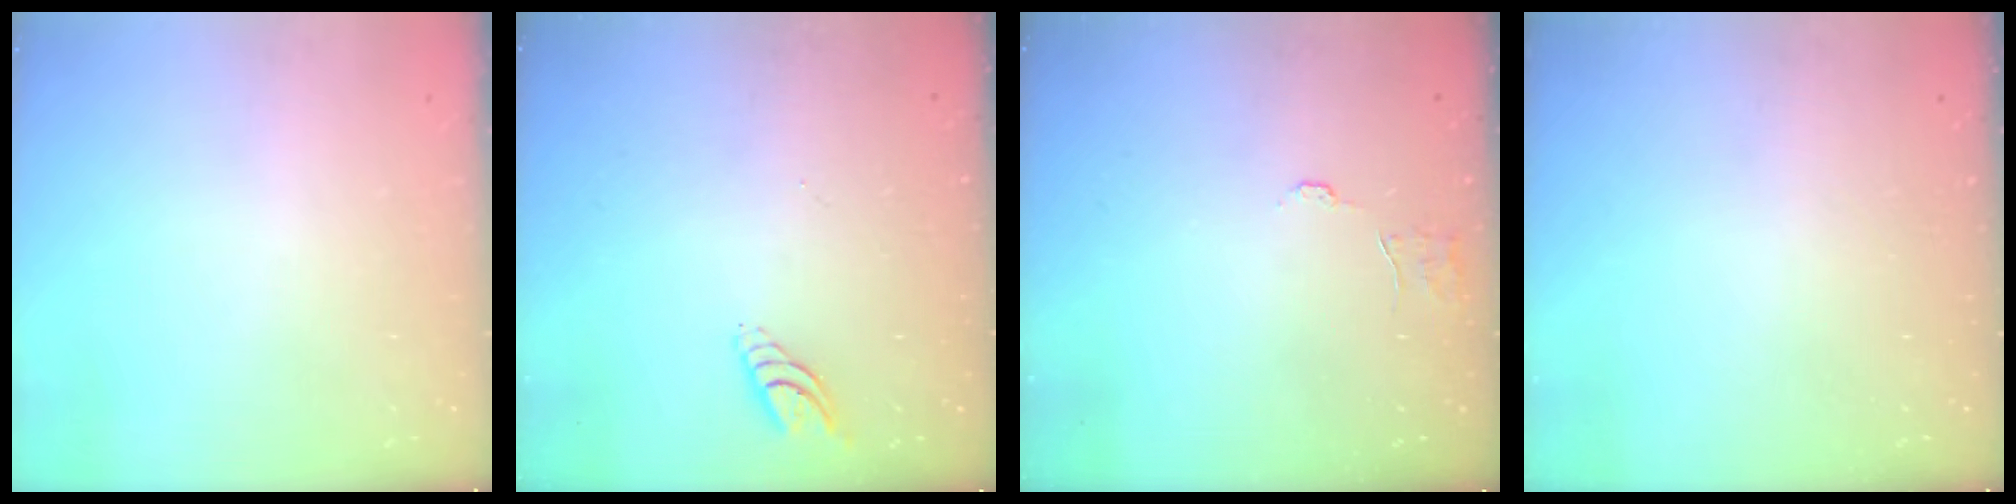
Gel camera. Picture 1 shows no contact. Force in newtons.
{"total": 7.0, "press": 7.0, "slide": 0.7}
{"total": 4.2, "press": 4.1, "slide": 0.2}
{"total": 0.0}